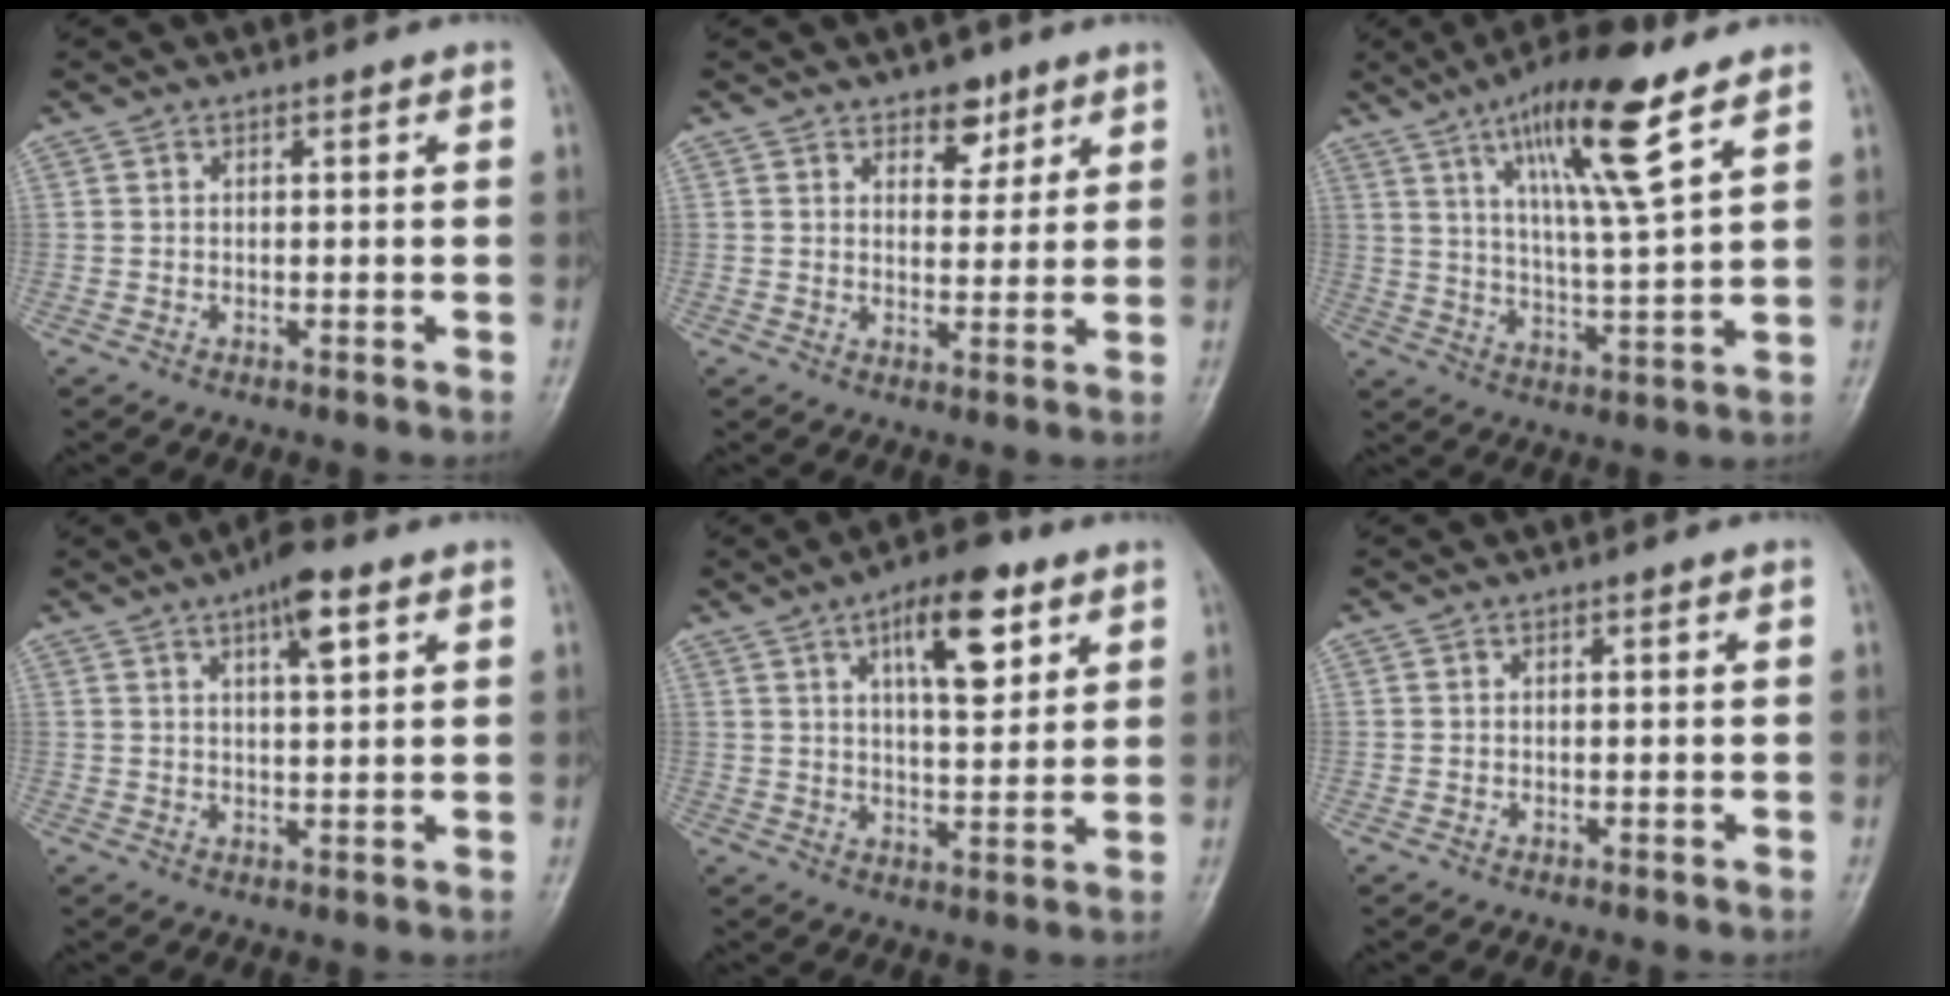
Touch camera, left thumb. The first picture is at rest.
{"total": 5.1, "force": [3.3, 3.0, 2.4], "torque": [-0.005, -0.020, 0.049]}
{"total": 15.0, "force": [8.5, 2.3, 12.2], "torque": [-0.206, -0.042, 0.148]}
{"total": 6.5, "force": [3.4, 1.8, 5.2], "torque": [-0.076, -0.008, 0.051]}
{"total": 11.5, "force": [5.6, 4.5, 9.0], "torque": [-0.117, -0.024, 0.085]}
{"total": 0.0}